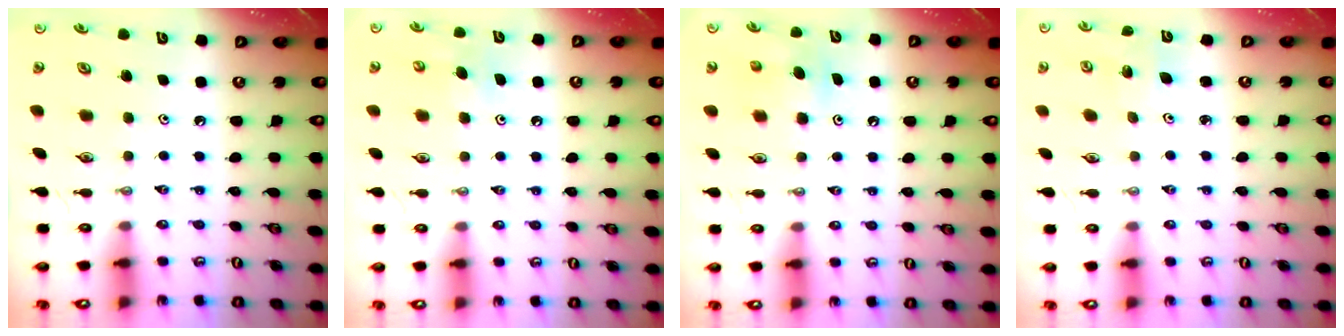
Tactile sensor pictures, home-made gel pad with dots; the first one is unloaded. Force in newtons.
{"total": 6.9, "press": 6.9, "slide": 0.9}
{"total": 5.2, "press": 5.2, "slide": 0.4}
{"total": 2.4, "press": 2.4, "slide": 0.1}